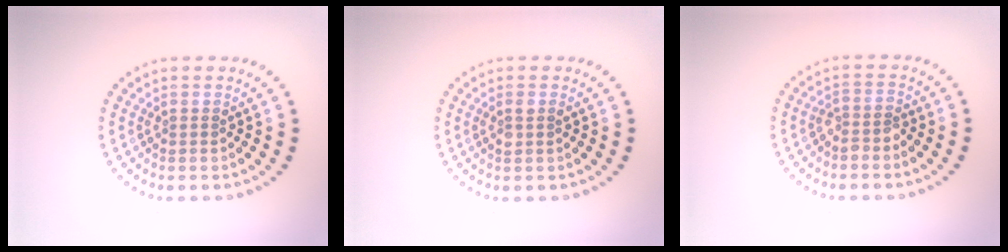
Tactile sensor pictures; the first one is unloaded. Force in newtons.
{"total": 1.2, "press": 1.1, "slide": 0.5}
{"total": 1.7, "press": 1.4, "slide": 1.0}